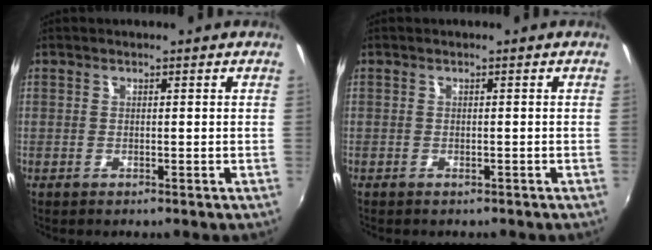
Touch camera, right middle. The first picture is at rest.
{"total": 0.8, "force": [-0.7, 0.5, 0.2], "torque": [-0.006, 0.000, -0.008]}